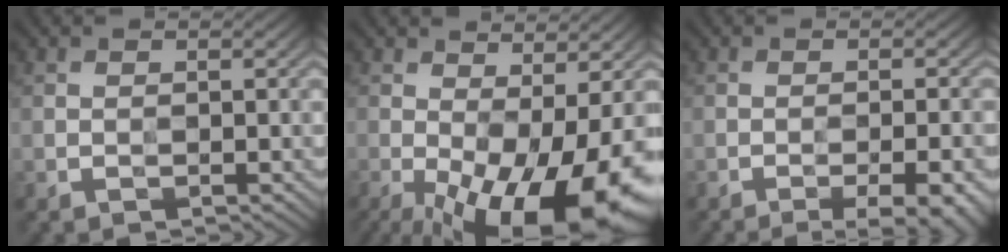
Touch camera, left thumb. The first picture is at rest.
{"total": 17.4, "force": [-5.6, 6.8, 15.0], "torque": [-0.244, -0.018, -0.071]}
{"total": 6.5, "force": [-3.8, 1.5, 5.1], "torque": [-0.072, 0.005, -0.044]}